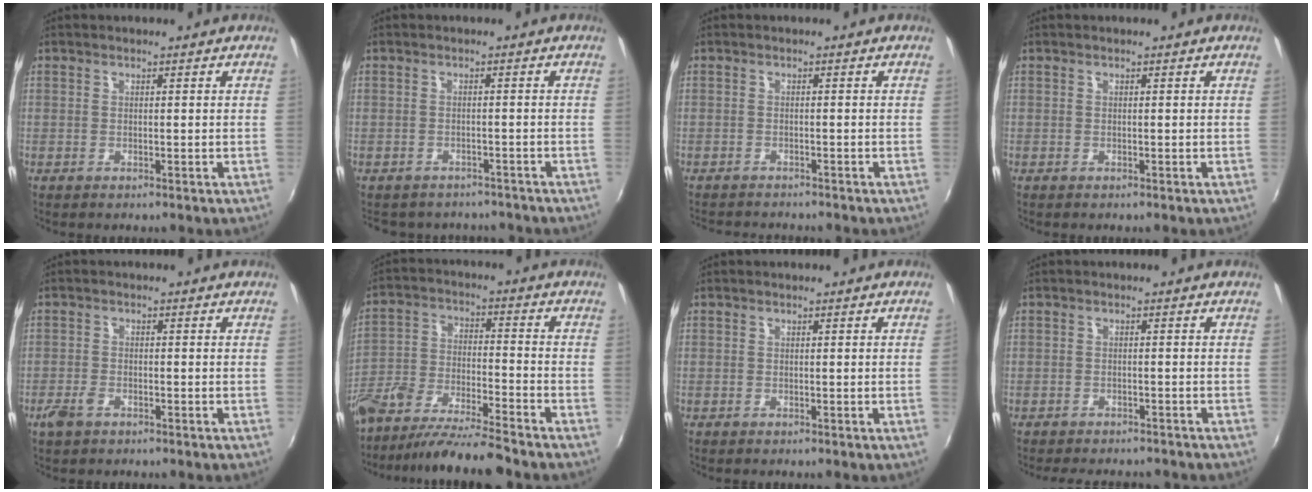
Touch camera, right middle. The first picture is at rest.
{"total": 7.6, "force": [-6.6, 3.1, 2.0], "torque": [-0.048, -0.012, -0.087]}
{"total": 4.4, "force": [-4.2, 0.5, 1.2], "torque": [-0.035, -0.014, -0.067]}
{"total": 0.0}
{"total": 3.4, "force": [-2.2, 1.8, 1.8], "torque": [-0.045, -0.005, -0.043]}
{"total": 13.4, "force": [-11.0, 2.3, 7.2], "torque": [-0.156, -0.018, -0.202]}
{"total": 0.6, "force": [0.1, -0.4, 0.4], "torque": [-0.002, -0.002, 0.001]}
{"total": 5.8, "force": [-5.0, 2.2, 1.9], "torque": [-0.049, -0.004, -0.071]}